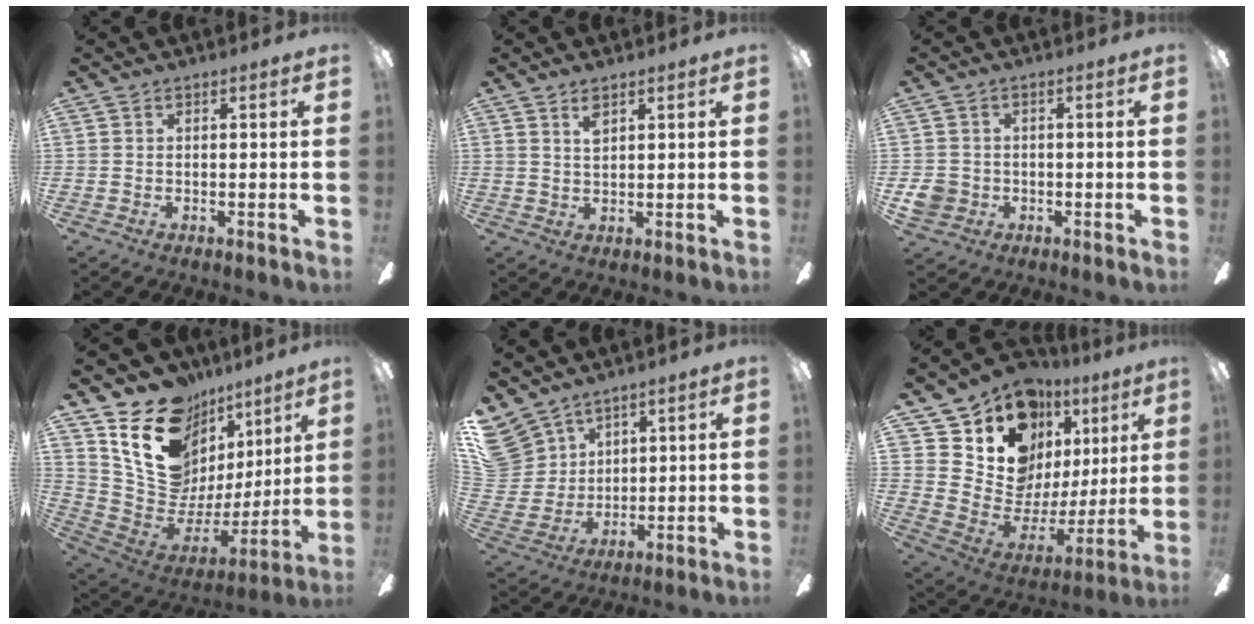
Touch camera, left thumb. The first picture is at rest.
{"total": 3.1, "force": [2.1, 1.2, 1.9], "torque": [-0.036, 0.000, 0.035]}
{"total": 4.6, "force": [-0.8, 4.3, 1.4], "torque": [-0.033, 0.006, -0.016]}
{"total": 19.7, "force": [11.0, 13.9, 8.7], "torque": [-0.144, -0.068, 0.214]}
{"total": 11.4, "force": [8.0, 7.7, 2.7], "torque": [-0.093, -0.042, 0.162]}
{"total": 15.0, "force": [10.1, 9.8, 5.2], "torque": [-0.113, -0.079, 0.195]}